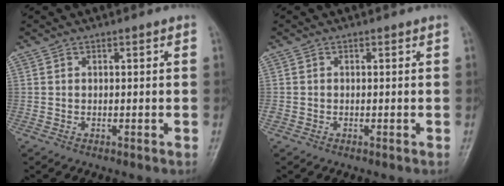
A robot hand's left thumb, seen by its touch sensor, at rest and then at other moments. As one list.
[{"total": 0.7, "force": [-0.2, 0.6, 0.2], "torque": [-0.006, 0.001, -0.007]}]